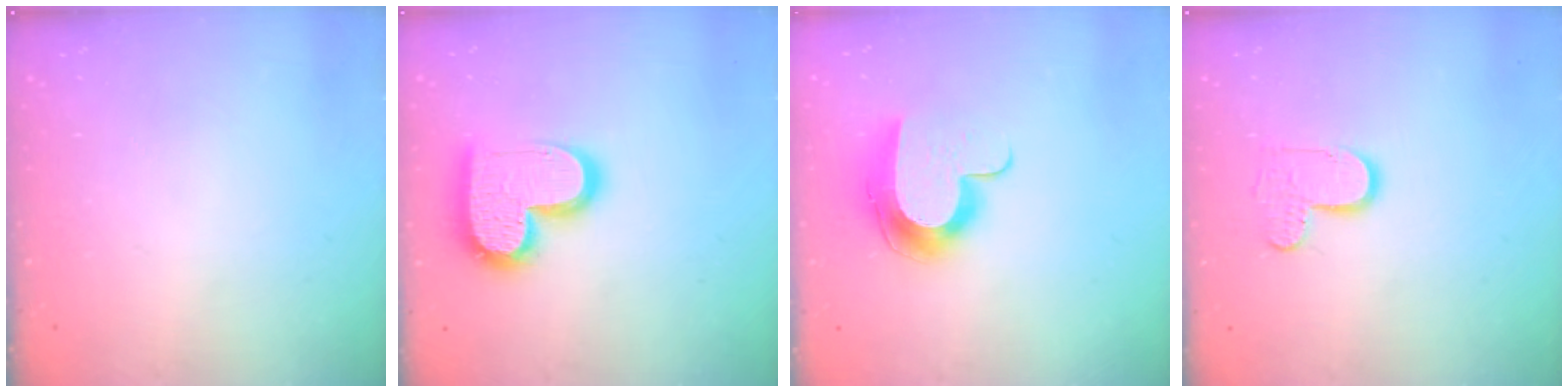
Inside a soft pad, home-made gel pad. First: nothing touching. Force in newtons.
{"total": 16.0, "press": 16.0, "slide": 1.1}
{"total": 10.2, "press": 10.2, "slide": 0.5}
{"total": 8.3, "press": 8.3, "slide": 0.5}